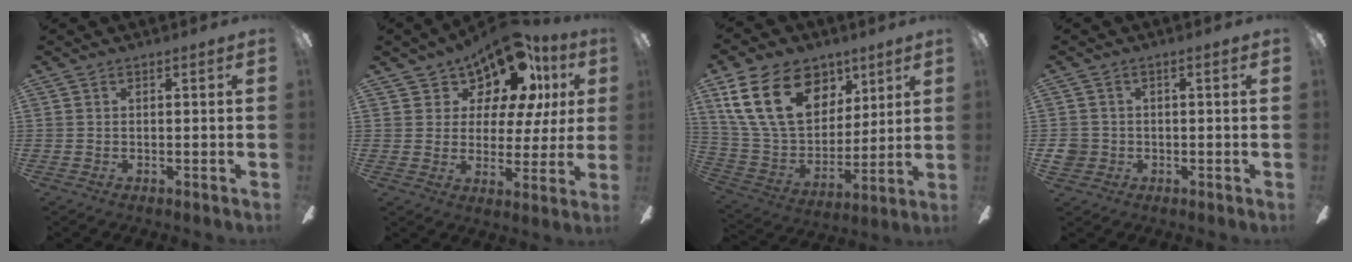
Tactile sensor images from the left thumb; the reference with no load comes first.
{"total": 14.7, "force": [10.8, 7.2, 7.0], "torque": [-0.122, -0.071, 0.188]}
{"total": 22.9, "force": [11.0, 15.1, 13.2], "torque": [-0.264, -0.039, 0.197]}
{"total": 3.2, "force": [-0.8, 2.9, 1.0], "torque": [-0.024, 0.003, -0.016]}